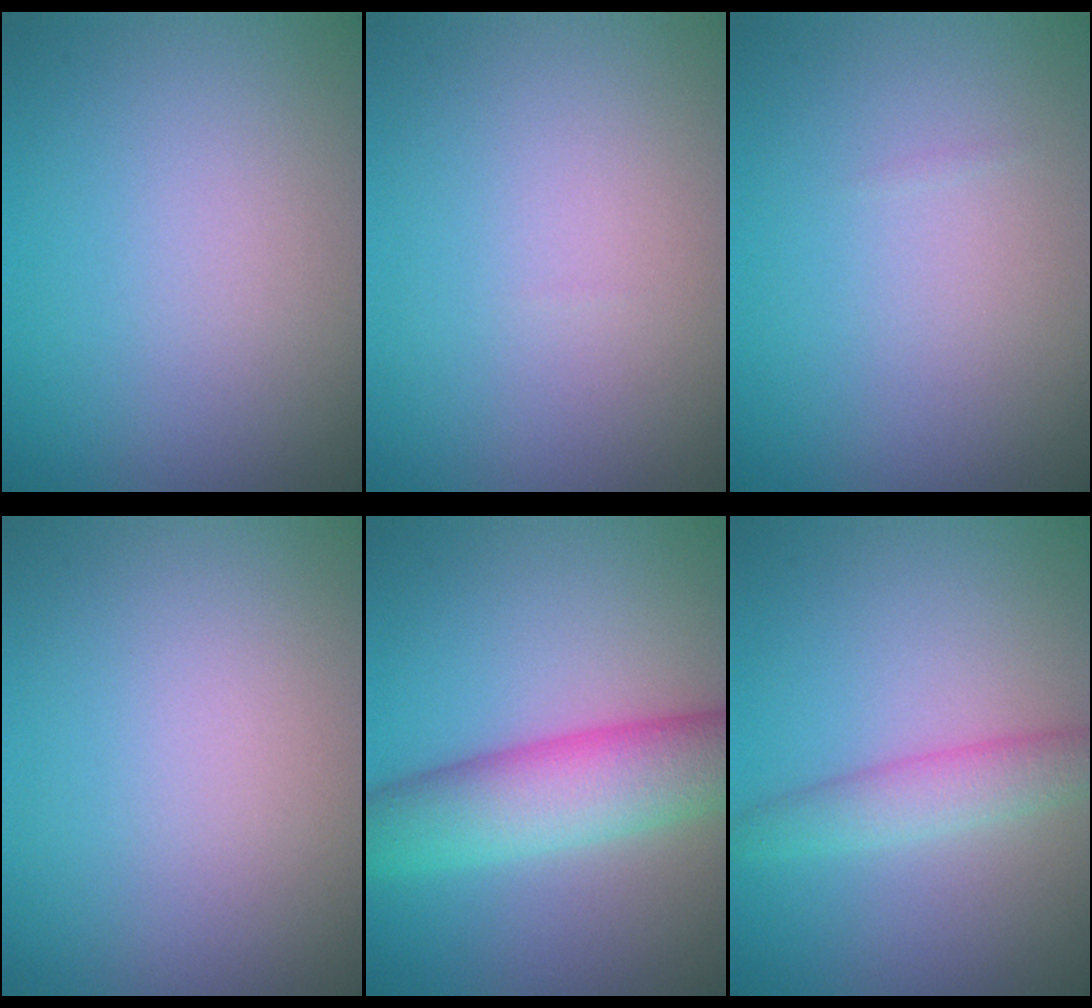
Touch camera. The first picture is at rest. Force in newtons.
{"total": 0.0}
{"total": 0.0}
{"total": 0.0}
{"total": 7.1, "press": 7.1, "slide": 0.2}
{"total": 2.7, "press": 2.7, "slide": 0.1}